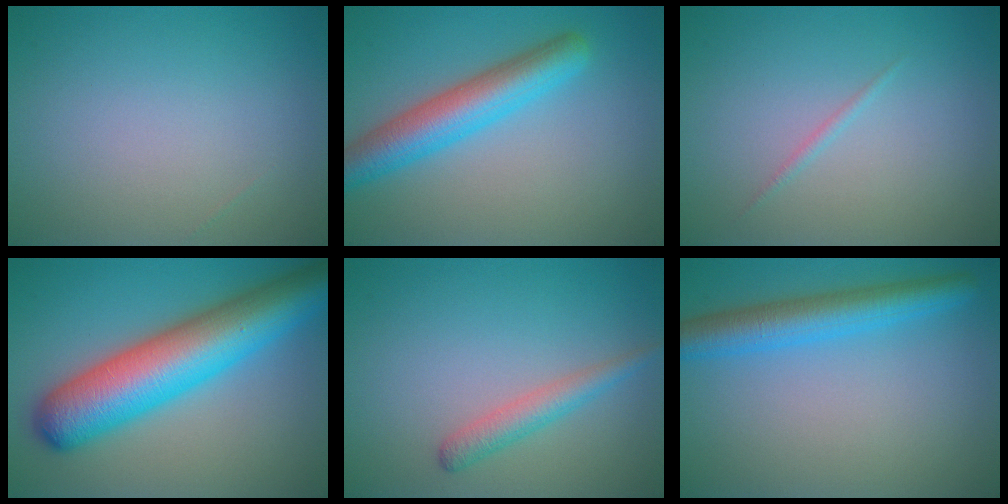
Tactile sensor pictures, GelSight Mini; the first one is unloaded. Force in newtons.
{"total": 5.7, "press": 5.7, "slide": 0.2}
{"total": 0.6, "press": 0.6, "slide": 0.0}
{"total": 11.1, "press": 11.1, "slide": 0.3}
{"total": 2.3, "press": 2.3, "slide": 0.0}
{"total": 4.9, "press": 4.9, "slide": 0.2}